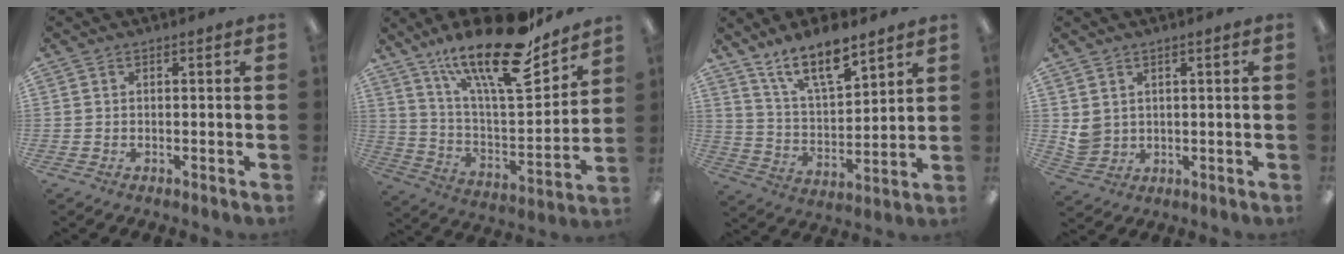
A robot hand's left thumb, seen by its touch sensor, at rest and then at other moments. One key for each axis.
{"total": 23.1, "fx": 16.8, "fy": 6.7, "fz": 14.5, "tx": -0.236, "ty": -0.116, "tz": 0.280}
{"total": 13.2, "fx": 10.7, "fy": 3.9, "fz": 6.8, "tx": -0.127, "ty": -0.062, "tz": 0.190}
{"total": 3.9, "fx": 2.2, "fy": 3.2, "fz": 0.8, "tx": -0.018, "ty": -0.009, "tz": 0.042}